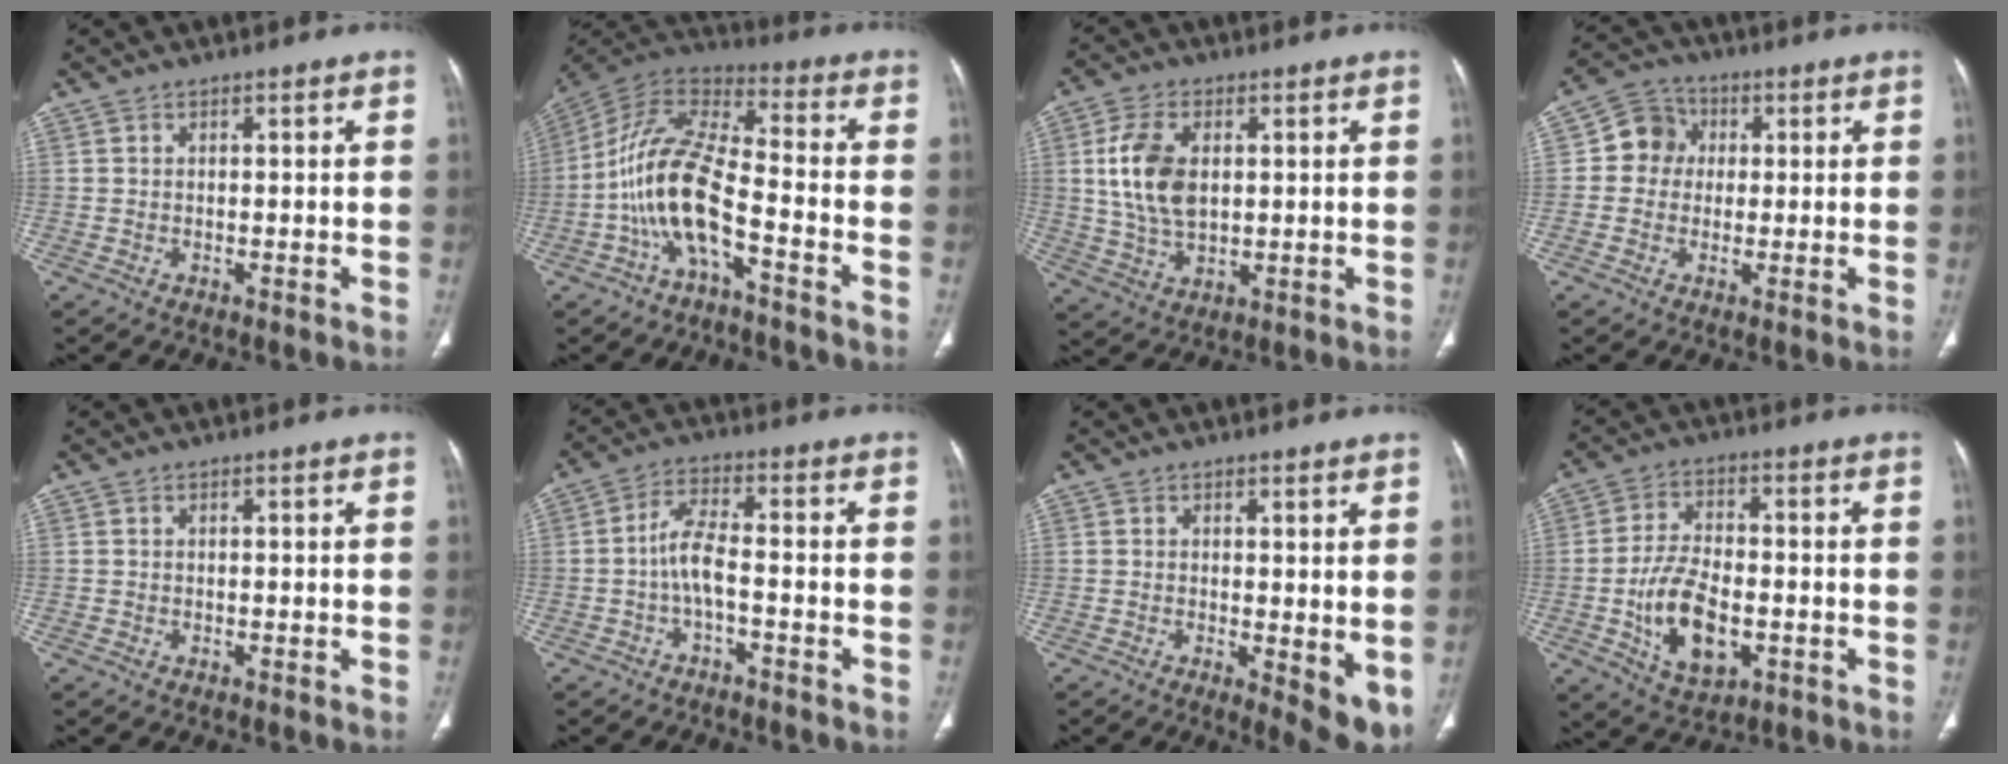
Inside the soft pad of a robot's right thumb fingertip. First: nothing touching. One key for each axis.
{"total": 14.5, "fx": -5.5, "fy": 5.1, "fz": 12.3, "tx": -0.254, "ty": 0.070, "tz": -0.109}
{"total": 10.8, "fx": 1.9, "fy": 6.5, "fz": 8.4, "tx": -0.162, "ty": -0.005, "tz": 0.041}
{"total": 6.8, "fx": 0.7, "fy": 6.2, "fz": 2.7, "tx": -0.022, "ty": 0.014, "tz": 0.000}
{"total": 0.0}
{"total": 5.2, "fx": -1.8, "fy": 1.7, "fz": 4.6, "tx": -0.096, "ty": 0.029, "tz": -0.037}
{"total": 6.3, "fx": -0.1, "fy": 2.5, "fz": 5.8, "tx": -0.074, "ty": -0.018, "tz": 0.002}
{"total": 12.2, "fx": -3.0, "fy": 6.8, "fz": 9.6, "tx": -0.164, "ty": 0.008, "tz": -0.046}